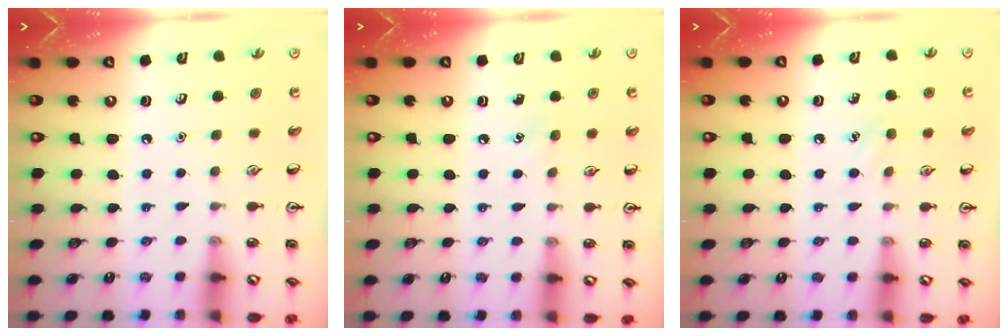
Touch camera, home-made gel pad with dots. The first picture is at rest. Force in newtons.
{"total": 3.7, "press": 3.6, "slide": 1.0}
{"total": 5.1, "press": 4.8, "slide": 1.6}